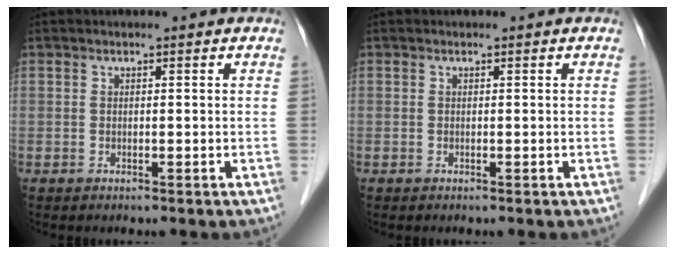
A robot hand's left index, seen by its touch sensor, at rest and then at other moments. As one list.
[{"total": 0.0}]